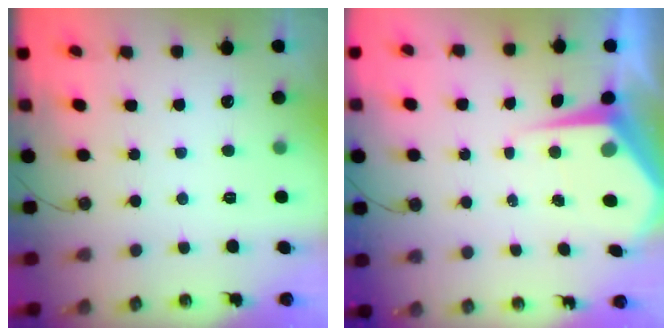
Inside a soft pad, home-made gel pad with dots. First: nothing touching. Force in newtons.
{"total": 7.4, "press": 7.4, "slide": 0.6}